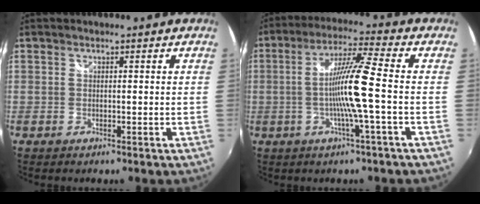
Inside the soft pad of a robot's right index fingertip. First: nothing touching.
{"total": 10.7, "force": [-1.8, -1.2, 10.5], "torque": [-0.197, 0.000, -0.035]}